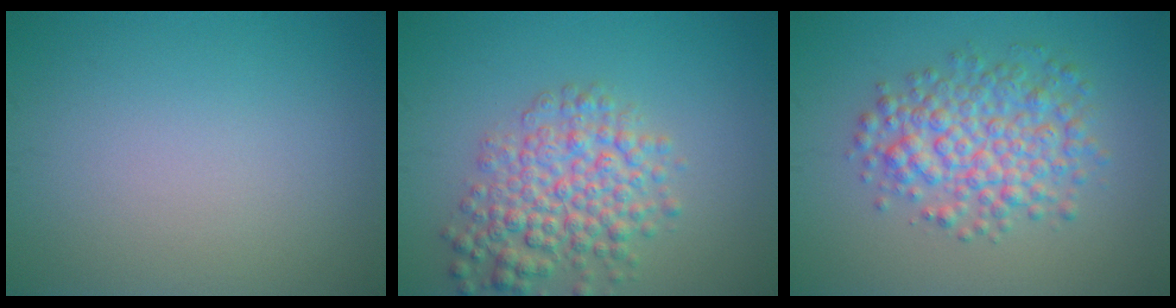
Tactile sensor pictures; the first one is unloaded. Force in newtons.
{"total": 5.4, "press": 5.4, "slide": 0.2}
{"total": 5.4, "press": 5.4, "slide": 0.1}